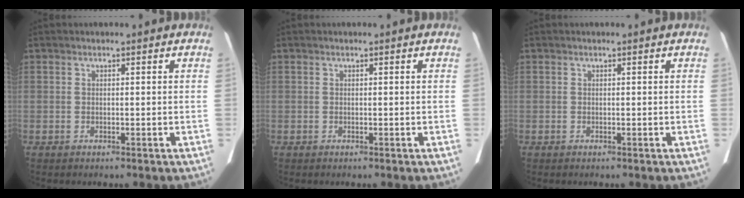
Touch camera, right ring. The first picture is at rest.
{"total": 0.0}
{"total": 0.0}